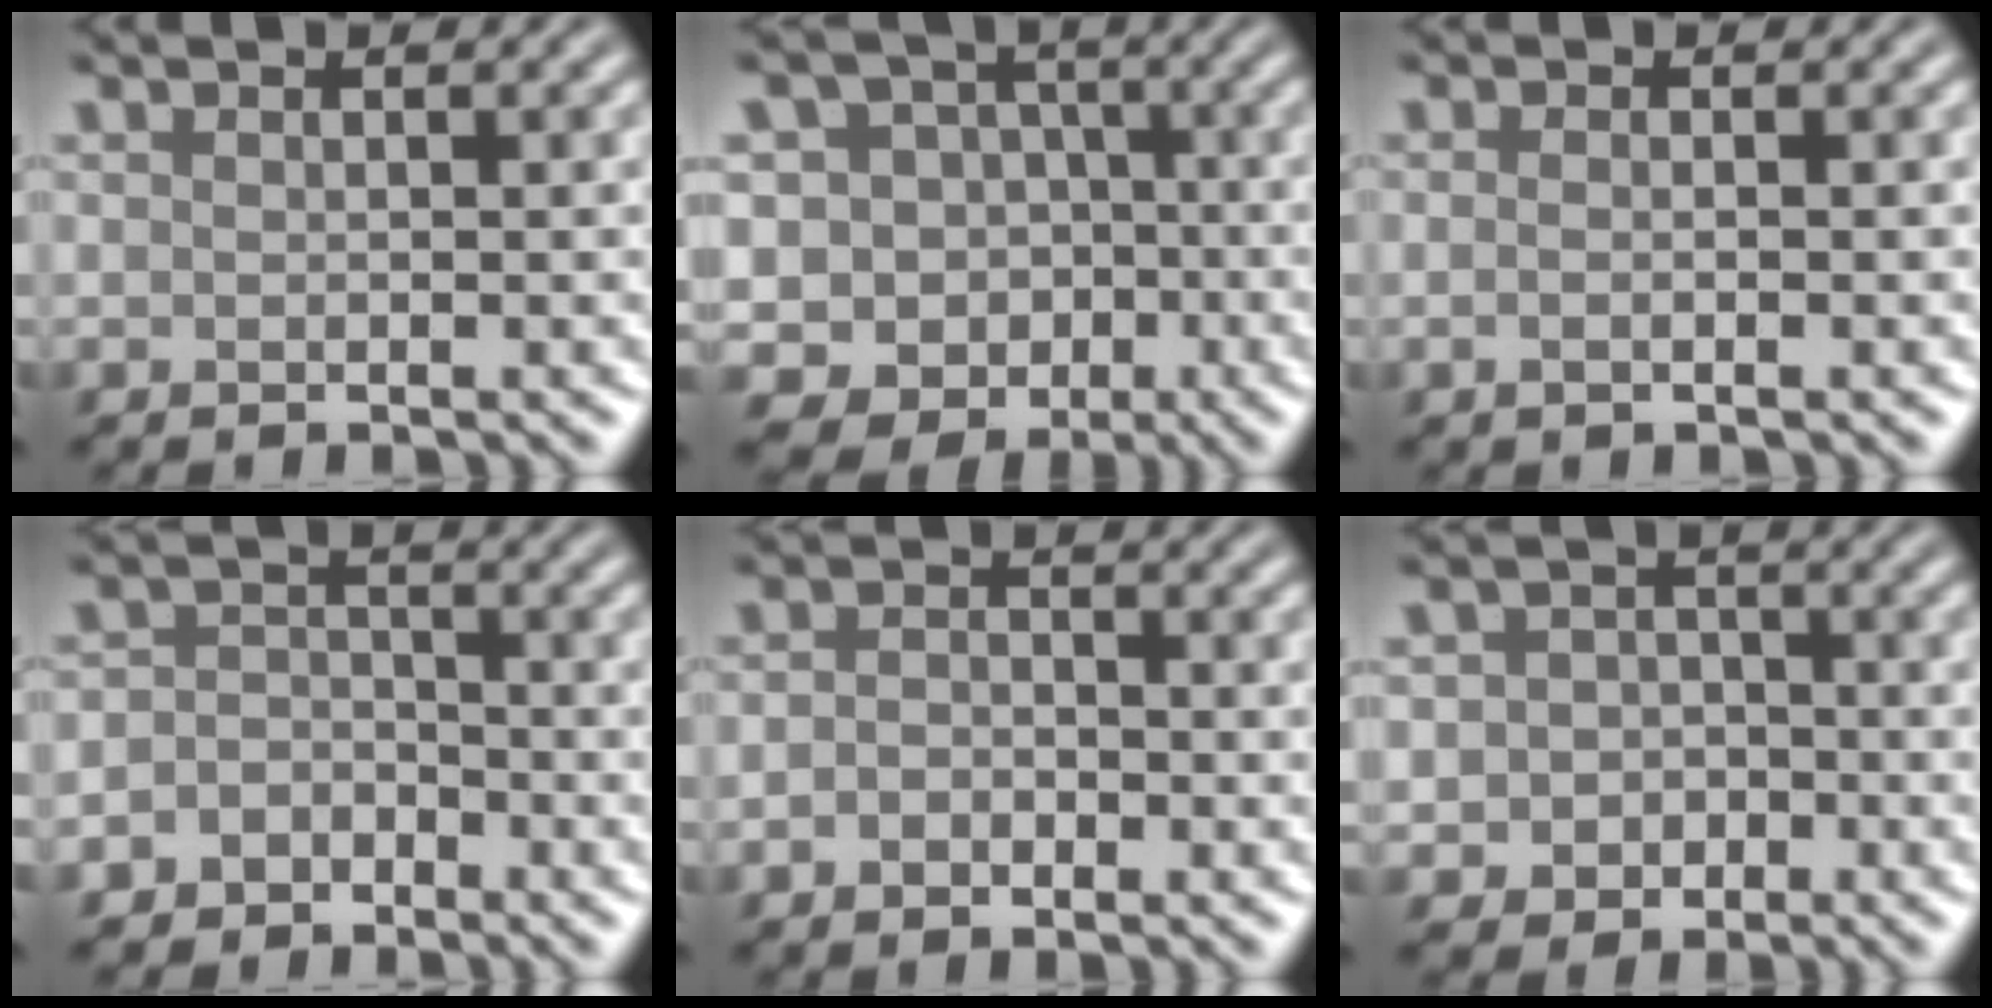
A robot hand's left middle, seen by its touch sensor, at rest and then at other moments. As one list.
[{"total": 9.6, "force": [-3.3, 8.7, 2.5], "torque": [-0.029, 0.012, -0.078]}, {"total": 1.0, "force": [-0.2, 0.4, 0.9], "torque": [-0.012, -0.005, -0.008]}, {"total": 3.0, "force": [-1.9, 2.3, 0.5], "torque": [0.028, 0.006, -0.046]}, {"total": 1.9, "force": [-0.7, 1.3, 1.2], "torque": [-0.025, -0.001, -0.018]}, {"total": 3.1, "force": [-0.6, 2.9, 1.0], "torque": [0.001, -0.004, -0.019]}]